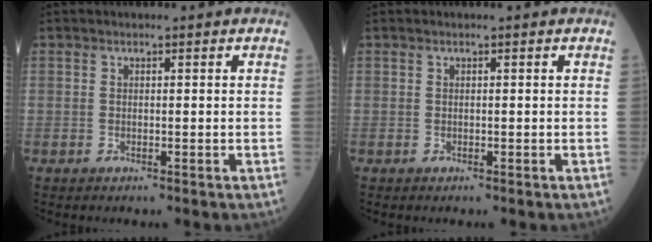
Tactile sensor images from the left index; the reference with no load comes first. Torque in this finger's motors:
{"motor_torque": [0.00, 0.00, 0.00, 0.00]}